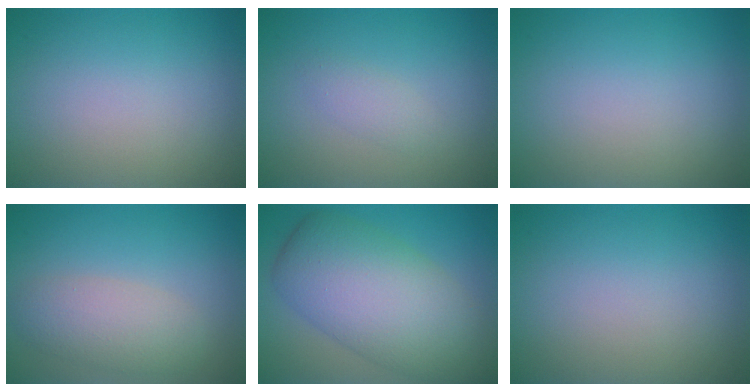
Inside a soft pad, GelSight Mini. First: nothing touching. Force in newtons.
{"total": 1.3, "press": 1.2, "slide": 0.1}
{"total": 0.0}
{"total": 3.6, "press": 3.6, "slide": 0.4}
{"total": 10.0, "press": 10.0, "slide": 0.4}
{"total": 0.0}